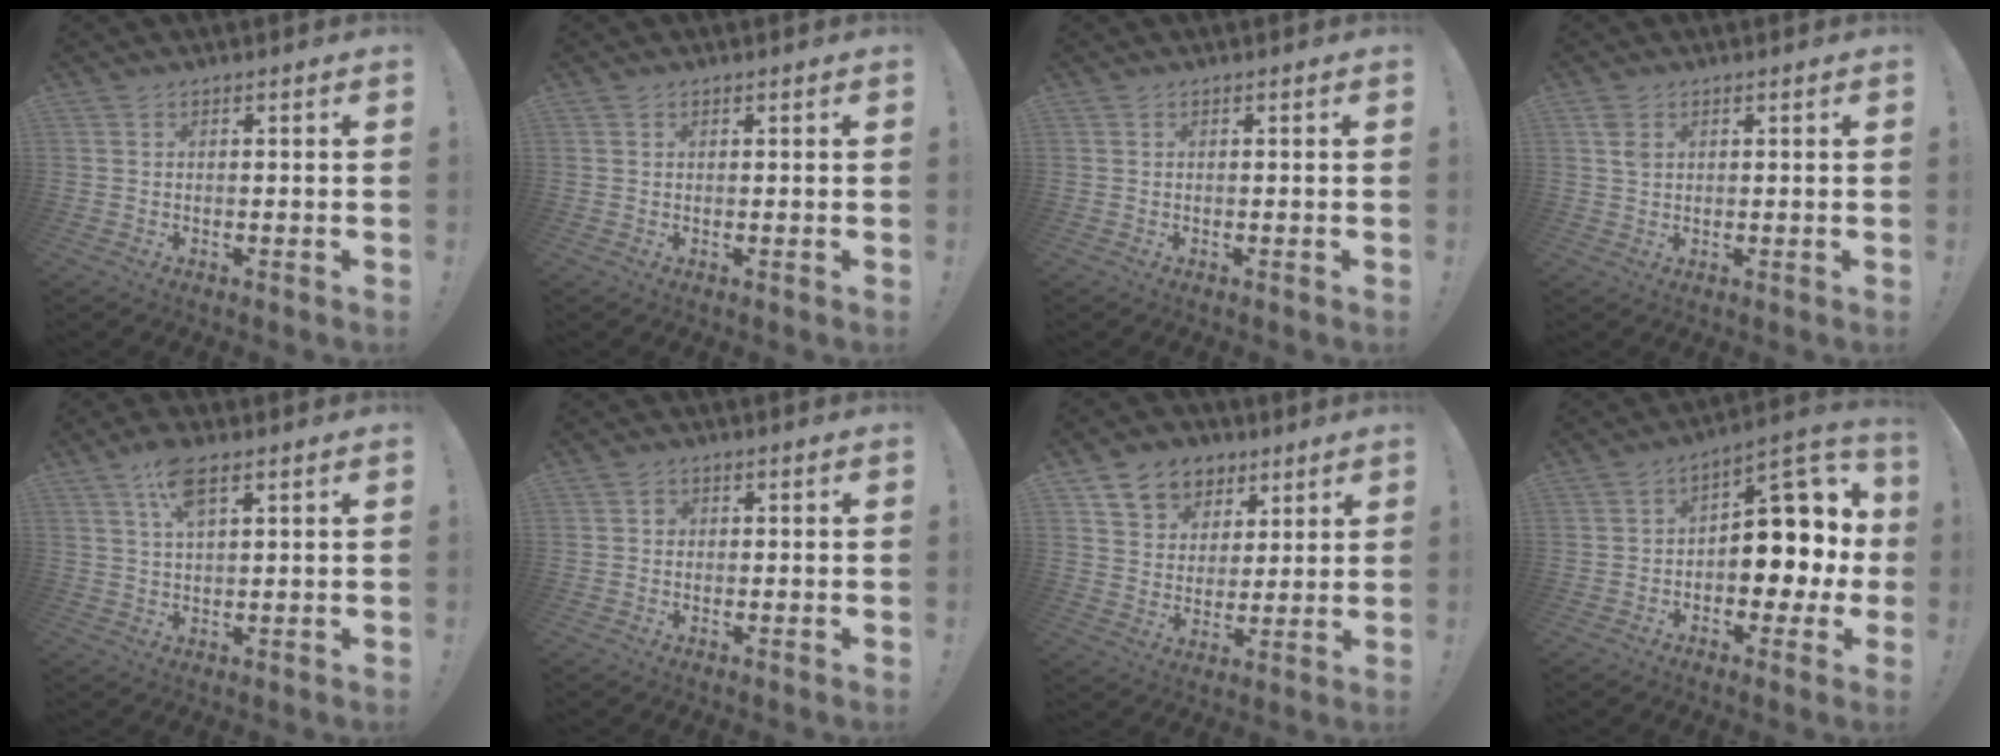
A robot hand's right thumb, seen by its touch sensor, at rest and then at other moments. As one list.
[{"total": 0.6, "force": [0.4, 0.3, 0.0], "torque": [0.004, -0.002, 0.008]}, {"total": 0.0}, {"total": 2.7, "force": [1.2, 1.7, 1.7], "torque": [-0.025, -0.001, 0.020]}, {"total": 7.4, "force": [3.8, 2.8, 5.6], "torque": [-0.100, -0.005, 0.068]}, {"total": 1.8, "force": [-0.2, 1.7, 0.6], "torque": [-0.009, 0.005, -0.005]}, {"total": 10.6, "force": [6.0, 8.3, 2.9], "torque": [-0.037, -0.038, 0.120]}, {"total": 12.0, "force": [0.1, 8.5, 8.5], "torque": [-0.091, -0.002, 0.005]}]